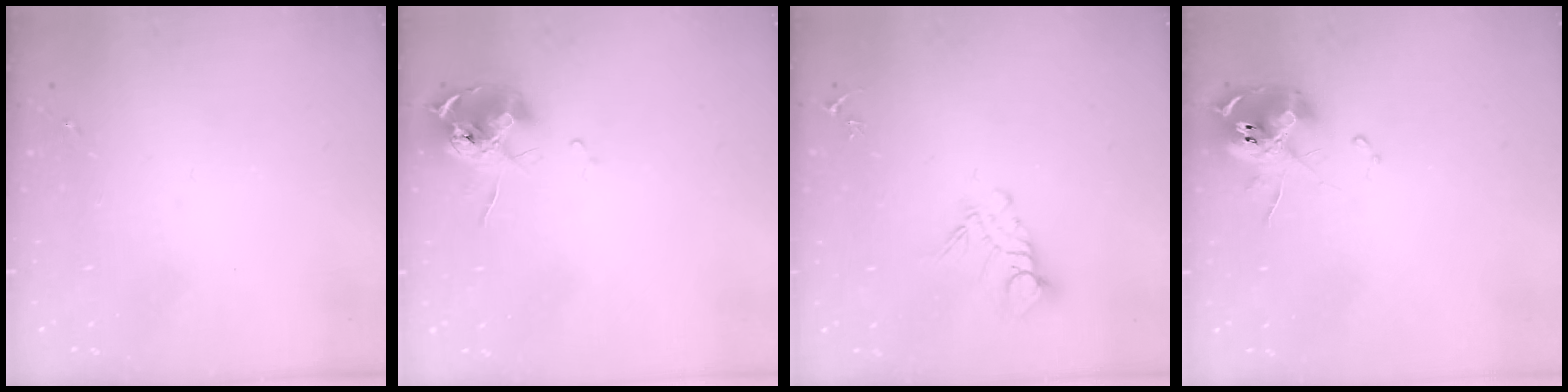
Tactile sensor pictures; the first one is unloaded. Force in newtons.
{"total": 11.5, "press": 11.4, "slide": 0.6}
{"total": 9.1, "press": 9.1, "slide": 0.9}
{"total": 11.5, "press": 11.4, "slide": 1.8}